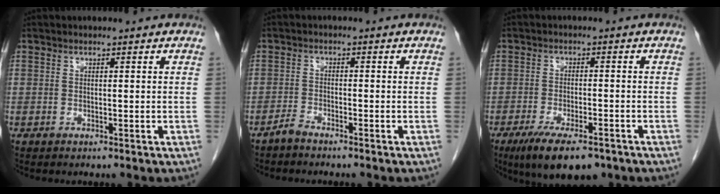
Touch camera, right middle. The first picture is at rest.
{"total": 1.8, "force": [-1.7, 0.1, 0.4], "torque": [-0.010, -0.002, -0.034]}
{"total": 10.0, "force": [-7.0, 3.0, 6.5], "torque": [-0.106, -0.015, -0.108]}